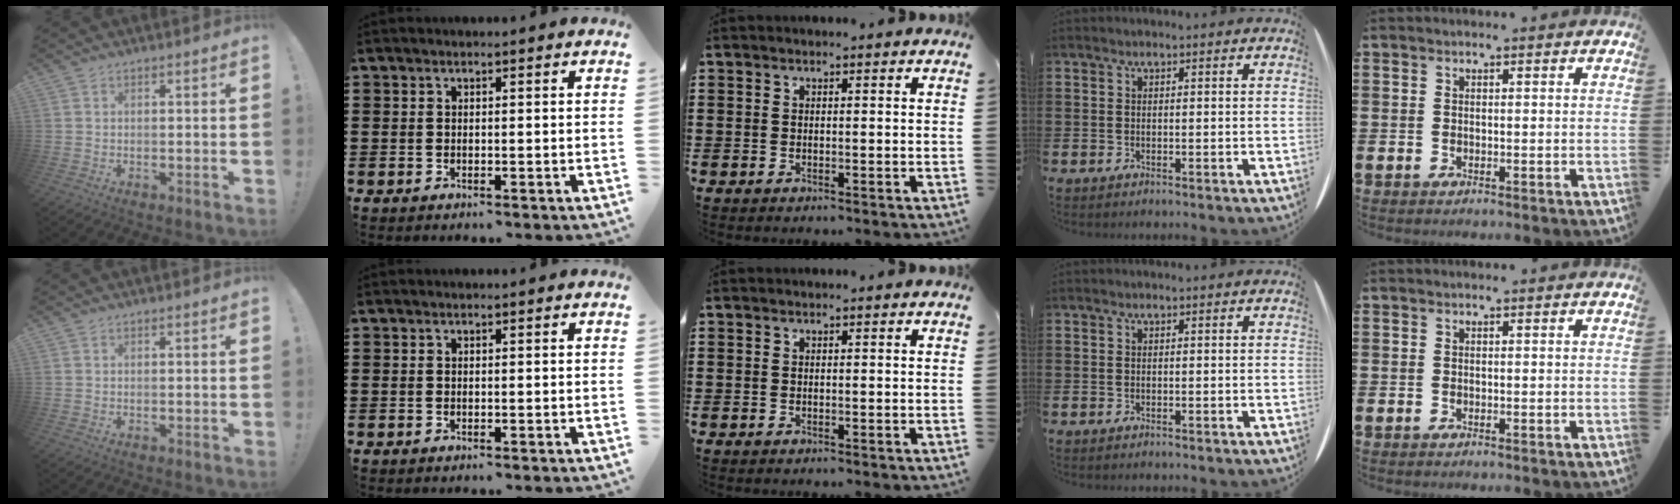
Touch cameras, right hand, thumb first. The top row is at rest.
{}